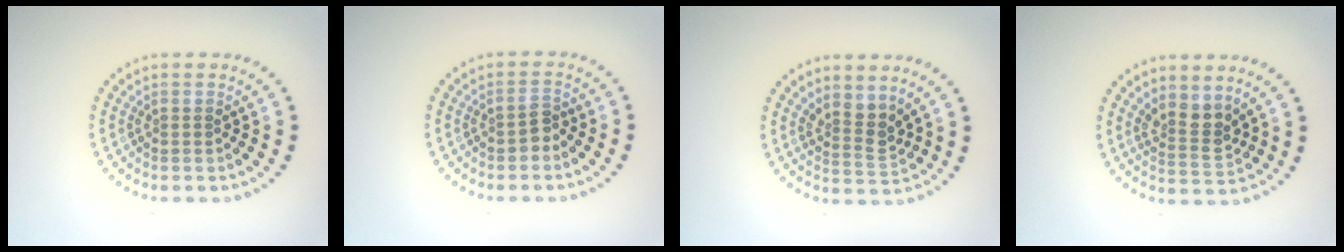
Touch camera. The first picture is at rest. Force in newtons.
{"total": 1.3, "press": 1.1, "slide": 0.7}
{"total": 2.5, "press": 1.9, "slide": 1.6}
{"total": 2.7, "press": 2.3, "slide": 1.5}